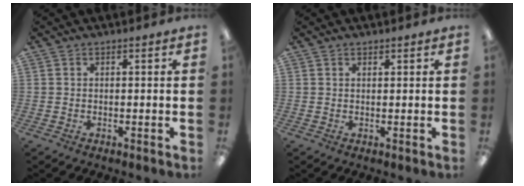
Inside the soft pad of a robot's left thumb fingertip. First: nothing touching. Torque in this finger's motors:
{"motor_torque": [-0.41, -0.33, -0.15, -0.11, -0.02]}